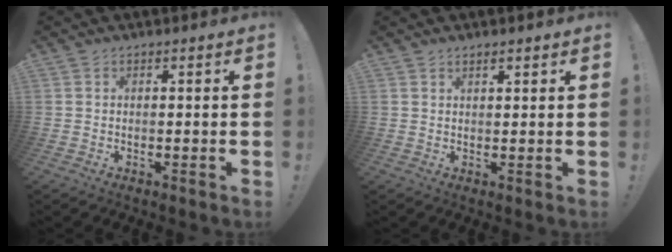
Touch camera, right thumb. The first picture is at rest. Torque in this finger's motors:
{"motor_torque": [-0.36, 0.16, -0.19, 0.02, 0.01]}